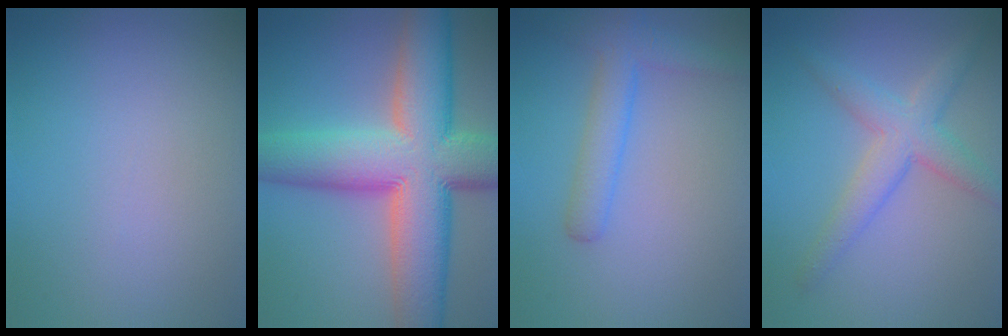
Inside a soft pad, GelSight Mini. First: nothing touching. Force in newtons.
{"total": 14.4, "press": 14.4, "slide": 0.9}
{"total": 3.3, "press": 3.3, "slide": 0.1}
{"total": 4.1, "press": 4.1, "slide": 0.1}